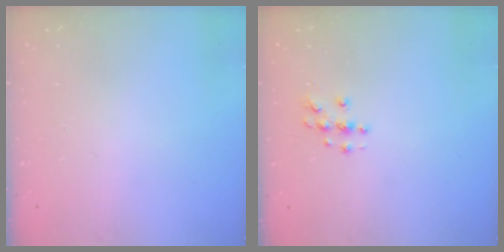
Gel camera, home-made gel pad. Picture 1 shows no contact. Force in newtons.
{"total": 4.5, "press": 4.5, "slide": 0.5}